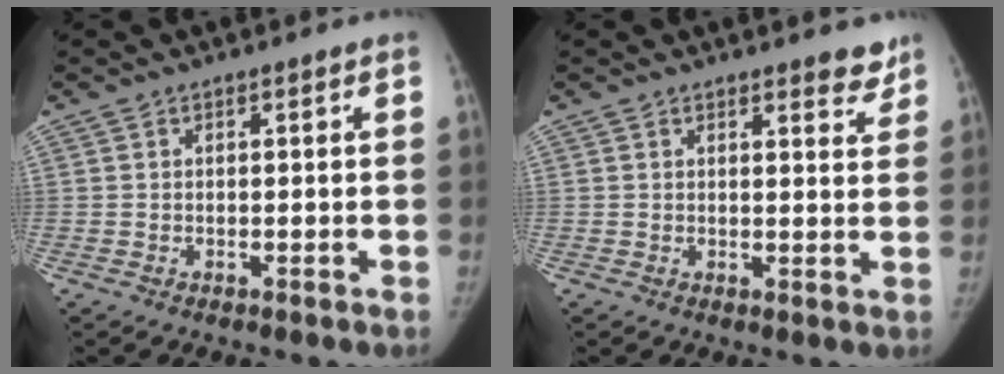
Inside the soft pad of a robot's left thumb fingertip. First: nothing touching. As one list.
[{"total": 3.7, "force": [3.0, 1.3, 1.6], "torque": [0.002, -0.019, 0.032]}]